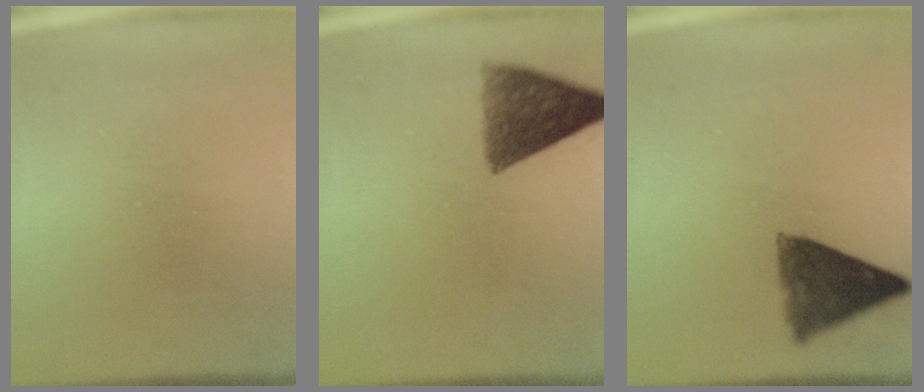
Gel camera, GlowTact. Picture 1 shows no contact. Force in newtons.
{"total": 9.0}
{"total": 7.2}